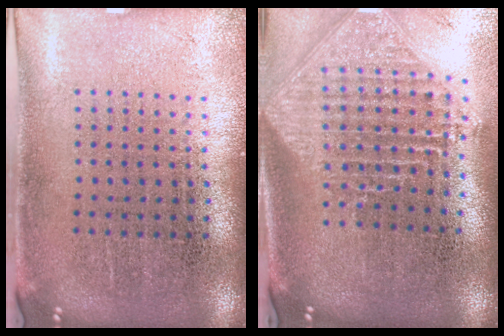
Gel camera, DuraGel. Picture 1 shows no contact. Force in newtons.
{"total": 2.3, "press": 1.8, "slide": 1.5}